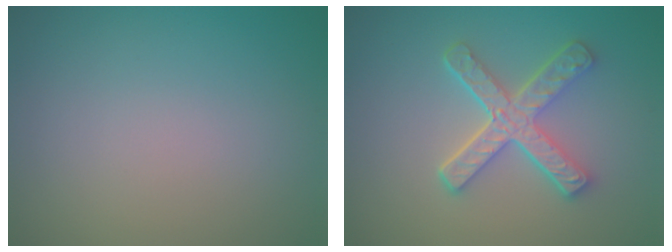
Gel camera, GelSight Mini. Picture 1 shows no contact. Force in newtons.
{"total": 4.7, "press": 3.7, "slide": 2.8}